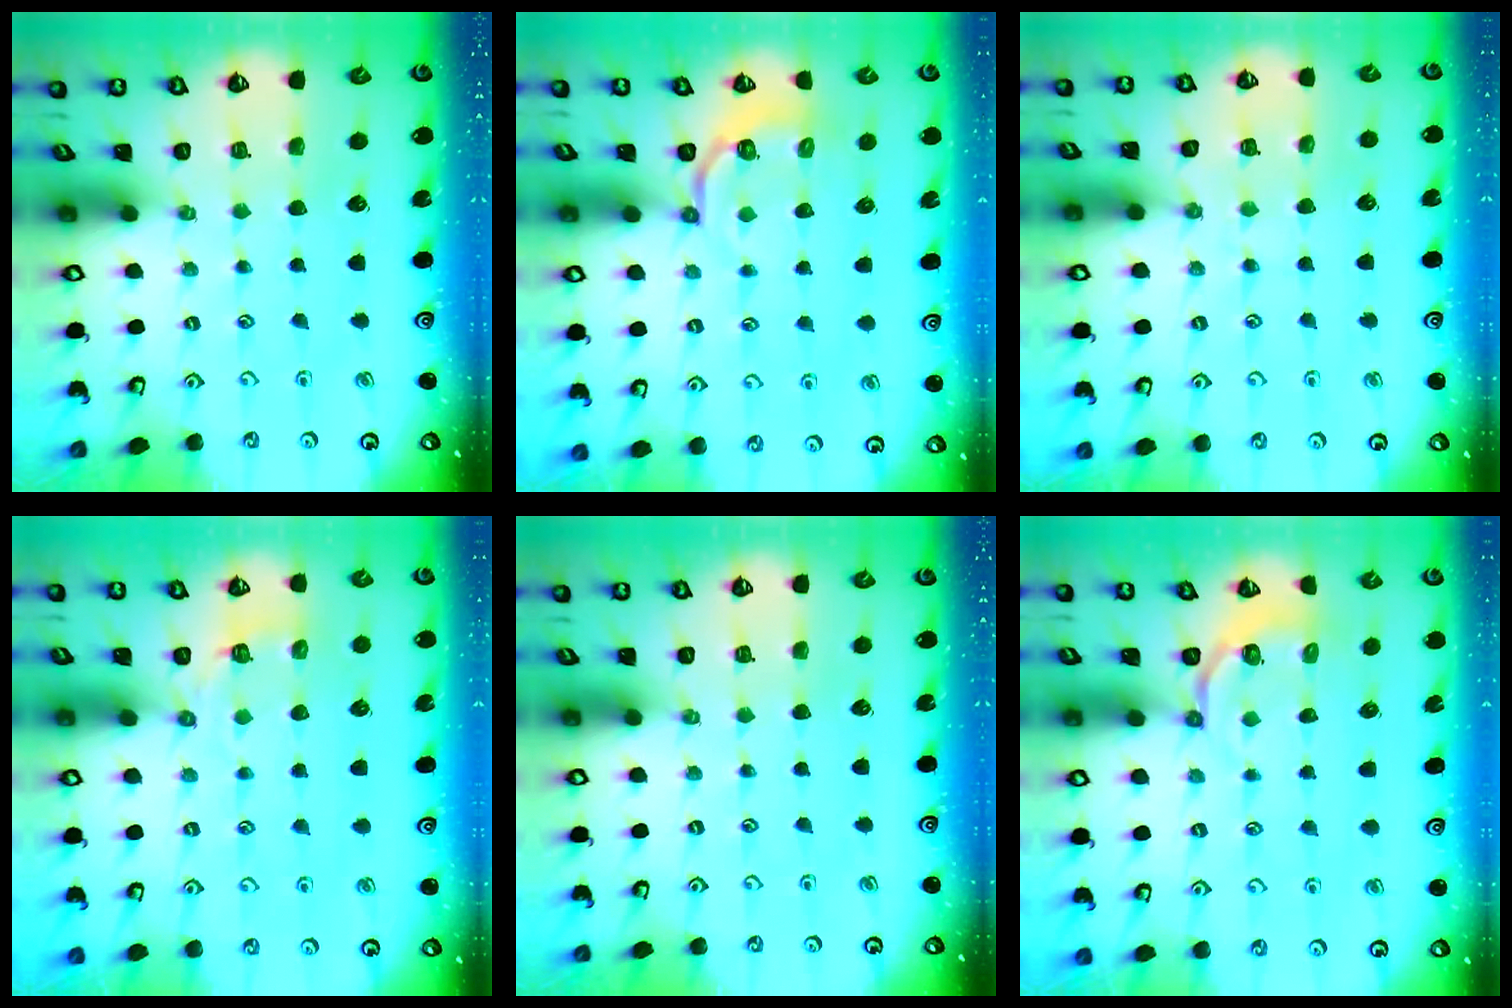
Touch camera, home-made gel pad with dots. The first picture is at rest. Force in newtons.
{"total": 5.1, "press": 4.5, "slide": 2.5}
{"total": 5.9, "press": 5.9, "slide": 0.6}
{"total": 3.6, "press": 2.8, "slide": 2.1}
{"total": 0.0}
{"total": 4.1, "press": 3.3, "slide": 2.6}